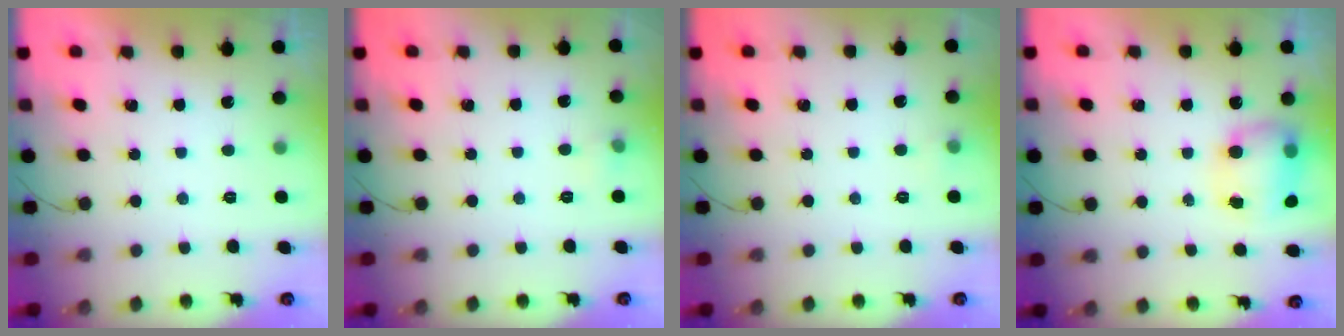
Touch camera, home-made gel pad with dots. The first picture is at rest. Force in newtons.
{"total": 4.3, "press": 4.0, "slide": 1.4}
{"total": 4.0, "press": 3.9, "slide": 1.0}
{"total": 8.1, "press": 8.0, "slide": 1.4}